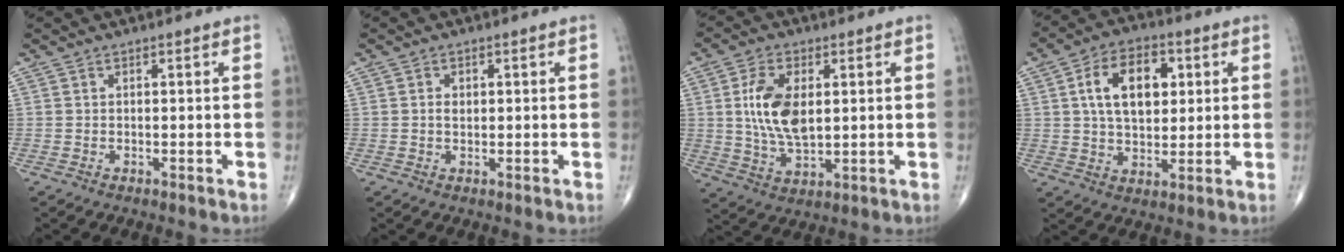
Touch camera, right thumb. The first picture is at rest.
{"total": 1.7, "force": [0.2, 1.2, 1.2], "torque": [-0.015, 0.001, 0.004]}
{"total": 11.0, "force": [1.8, 5.9, 9.1], "torque": [-0.171, -0.009, 0.038]}
{"total": 12.9, "force": [3.1, 7.9, 9.7], "torque": [-0.138, 0.001, 0.048]}